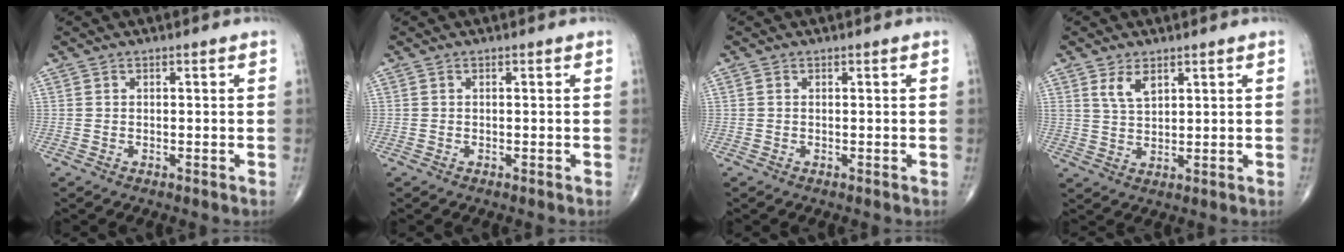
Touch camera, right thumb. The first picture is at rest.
{"total": 0.0}
{"total": 0.0}
{"total": 4.2, "force": [2.4, 2.2, 2.7], "torque": [-0.041, -0.013, 0.050]}